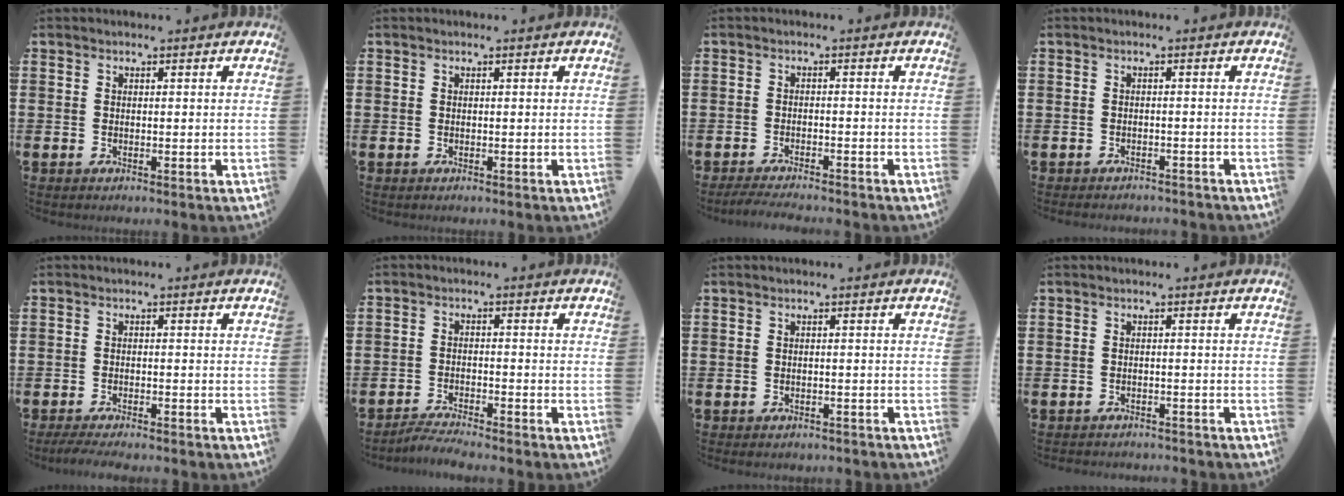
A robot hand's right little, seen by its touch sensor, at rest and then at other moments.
{"total": 0.0}
{"total": 2.0, "force": [-1.9, 0.0, 0.5], "torque": [-0.009, 0.005, -0.038]}
{"total": 1.1, "force": [-1.1, 0.0, 0.0], "torque": [-0.003, 0.001, -0.023]}
{"total": 1.7, "force": [-1.6, 0.1, 0.7], "torque": [-0.013, 0.002, -0.030]}
{"total": 2.5, "force": [-2.4, -0.2, 0.3], "torque": [-0.007, 0.003, -0.050]}
{"total": 0.8, "force": [-0.7, 0.1, 0.0], "torque": [-0.004, -0.002, -0.016]}
{"total": 1.2, "force": [-1.2, 0.0, -0.1], "torque": [-0.001, 0.002, -0.025]}